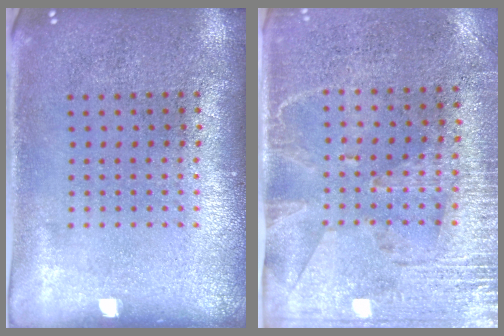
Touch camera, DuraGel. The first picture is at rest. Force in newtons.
{"total": 2.9, "press": 2.5, "slide": 1.4}